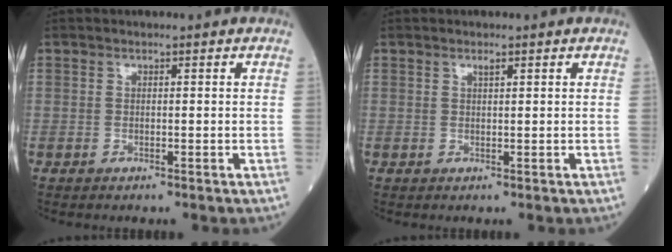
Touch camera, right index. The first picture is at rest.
{"total": 0.7, "force": [0.5, 0.1, 0.5], "torque": [-0.010, -0.001, 0.008]}